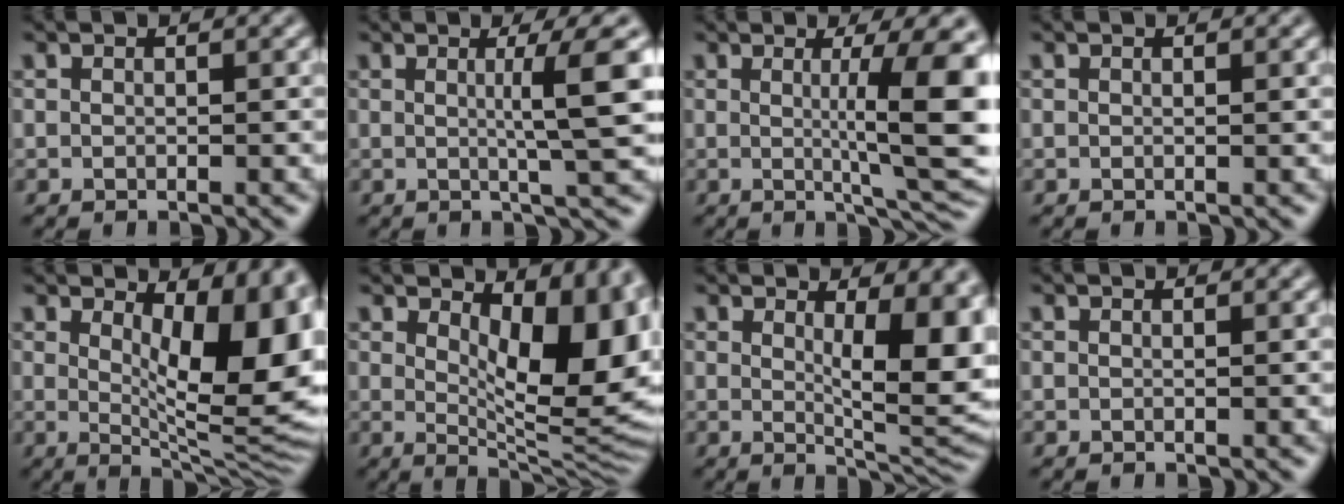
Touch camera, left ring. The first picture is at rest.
{"total": 5.5, "force": [0.8, 0.7, 5.4], "torque": [-0.077, 0.005, 0.012]}
{"total": 9.2, "force": [0.8, 2.1, 8.9], "torque": [-0.103, -0.003, 0.013]}
{"total": 0.0}
{"total": 11.2, "force": [2.1, 4.1, 10.2], "torque": [-0.116, -0.015, 0.035]}
{"total": 10.6, "force": [2.7, 4.5, 9.2], "torque": [-0.113, -0.013, 0.047]}
{"total": 8.9, "force": [1.5, 2.8, 8.3], "torque": [-0.103, -0.011, 0.031]}
{"total": 0.0}